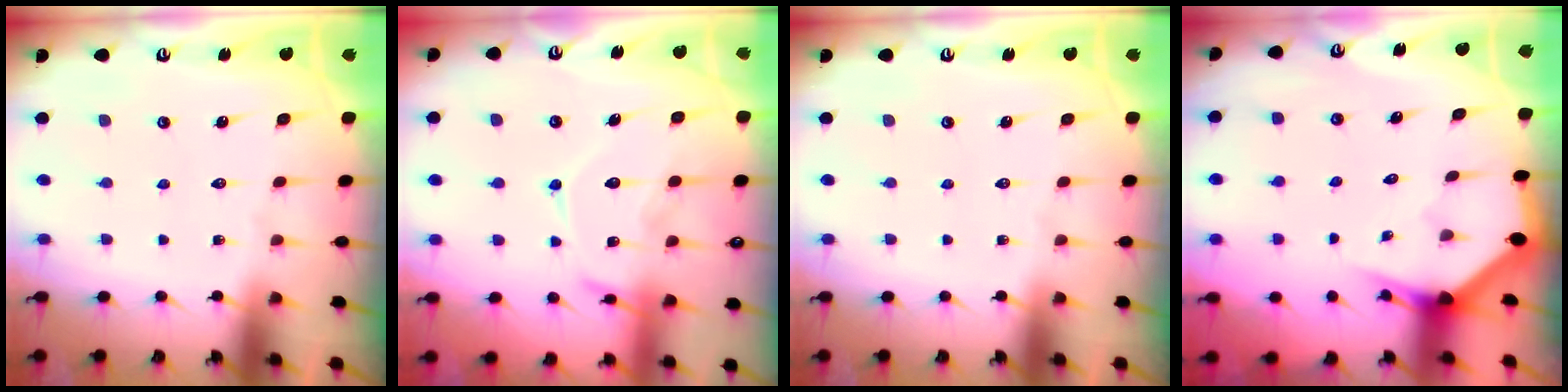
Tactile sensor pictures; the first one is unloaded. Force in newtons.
{"total": 15.2, "press": 15.1, "slide": 1.4}
{"total": 0.0}
{"total": 2.7, "press": 2.7, "slide": 0.1}